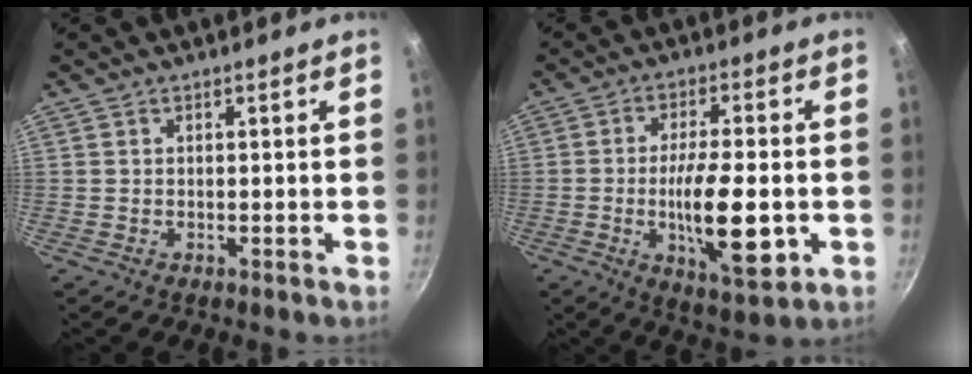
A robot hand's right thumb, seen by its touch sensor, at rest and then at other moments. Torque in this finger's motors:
{"motor_torque": [2.94, 2.06, 1.90, -0.87, 0.32]}